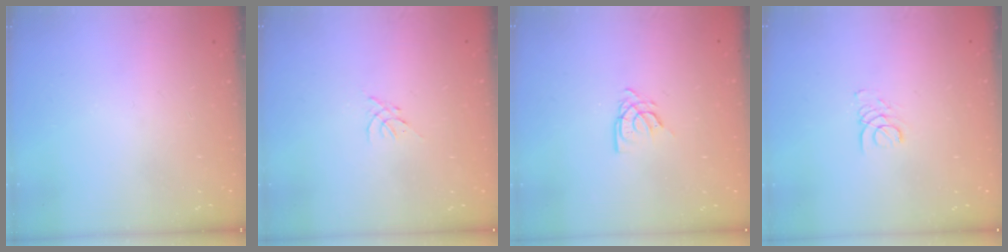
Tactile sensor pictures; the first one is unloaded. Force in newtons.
{"total": 0.0}
{"total": 4.7, "press": 4.7, "slide": 0.3}
{"total": 1.6, "press": 1.6, "slide": 0.1}